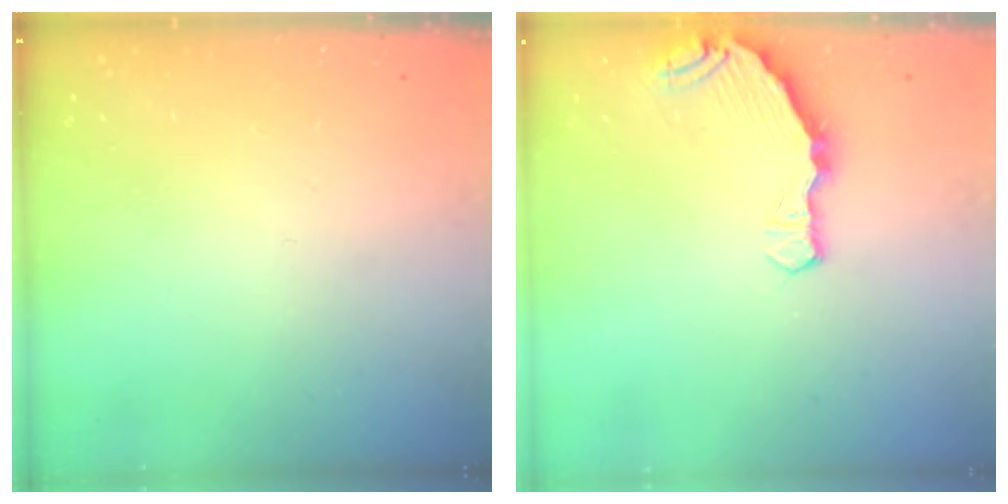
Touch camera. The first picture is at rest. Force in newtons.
{"total": 8.0, "press": 6.5, "slide": 4.7}